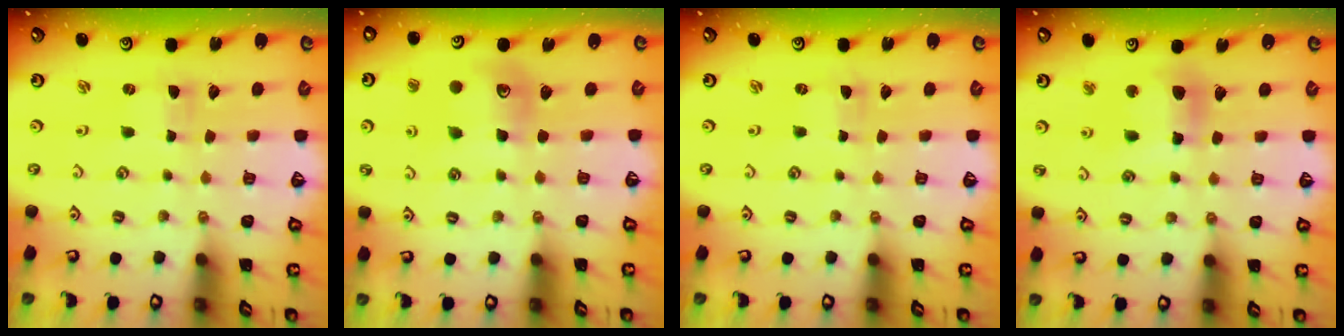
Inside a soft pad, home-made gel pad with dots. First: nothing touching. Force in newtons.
{"total": 11.5, "press": 11.5, "slide": 0.8}
{"total": 0.0}
{"total": 10.9, "press": 10.7, "slide": 1.9}